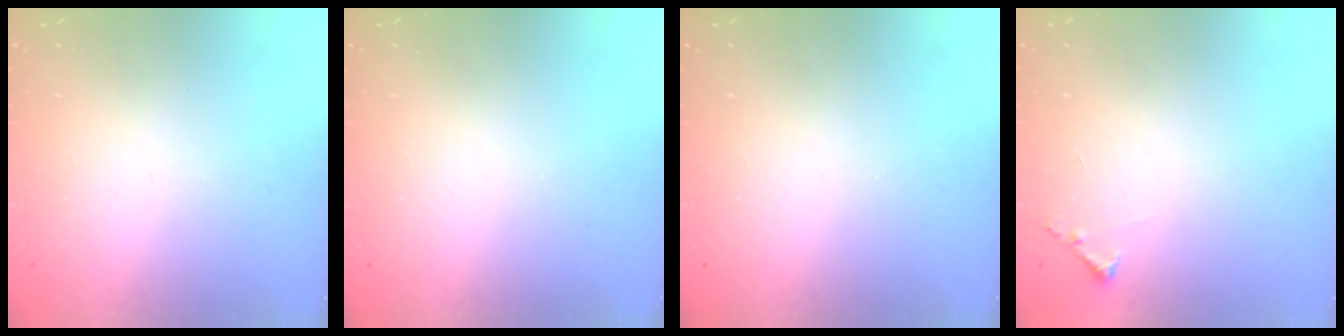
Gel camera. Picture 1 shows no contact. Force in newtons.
{"total": 0.0}
{"total": 0.0}
{"total": 5.2, "press": 5.2, "slide": 0.6}